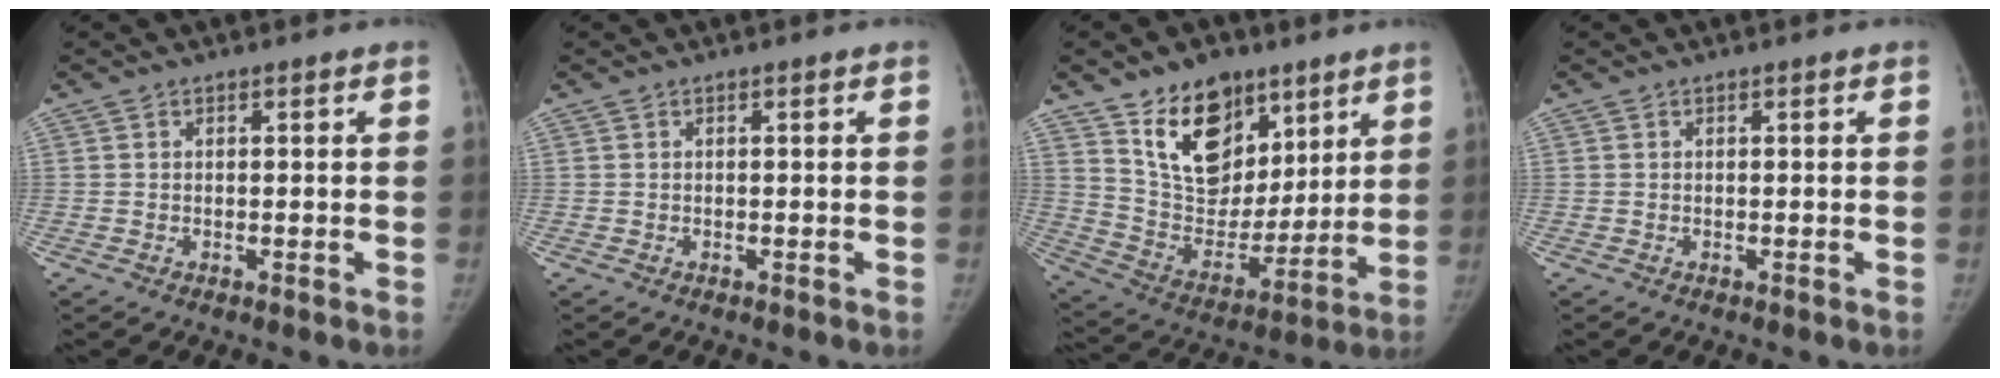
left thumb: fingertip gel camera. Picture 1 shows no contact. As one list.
[{"total": 0.0}, {"total": 18.2, "force": [10.9, 11.5, 9.0], "torque": [-0.097, -0.065, 0.199]}, {"total": 0.0}]